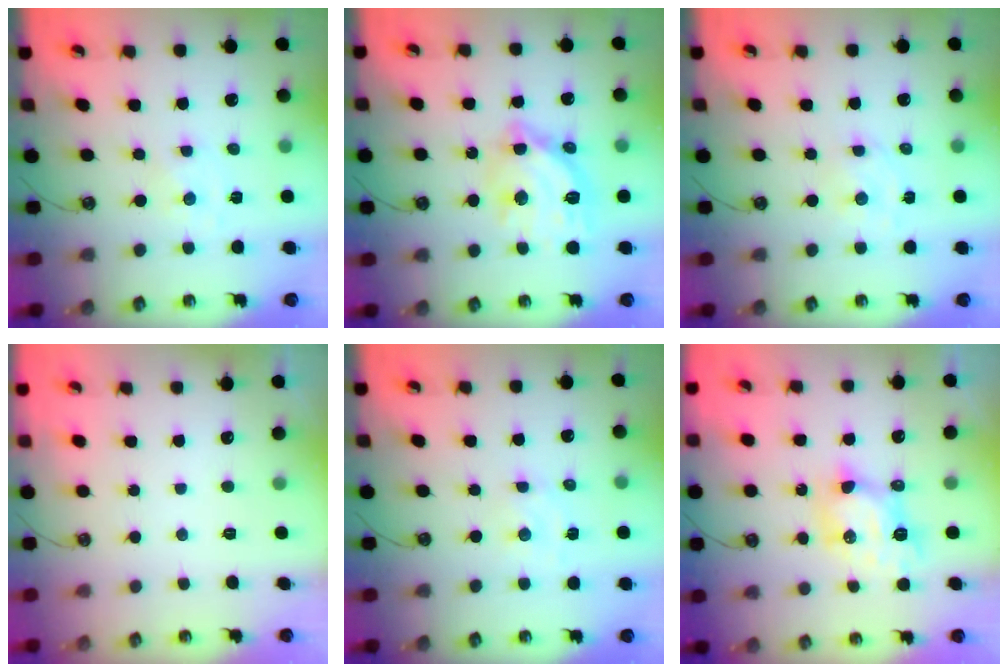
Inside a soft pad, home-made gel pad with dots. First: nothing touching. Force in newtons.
{"total": 15.2, "press": 15.1, "slide": 1.5}
{"total": 2.4, "press": 2.3, "slide": 0.7}
{"total": 0.0}
{"total": 2.1, "press": 2.1, "slide": 0.5}
{"total": 7.6, "press": 7.5, "slide": 0.6}